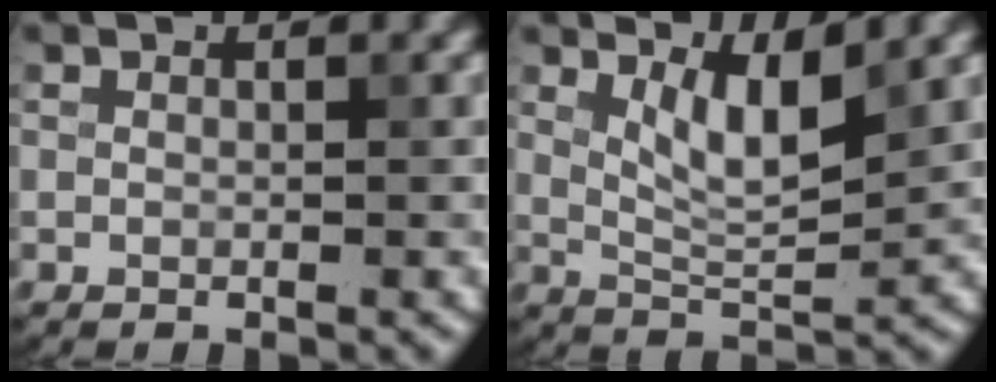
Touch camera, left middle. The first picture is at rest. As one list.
[{"total": 3.8, "force": [1.8, 1.0, 3.2], "torque": [-0.065, -0.010, 0.038]}]